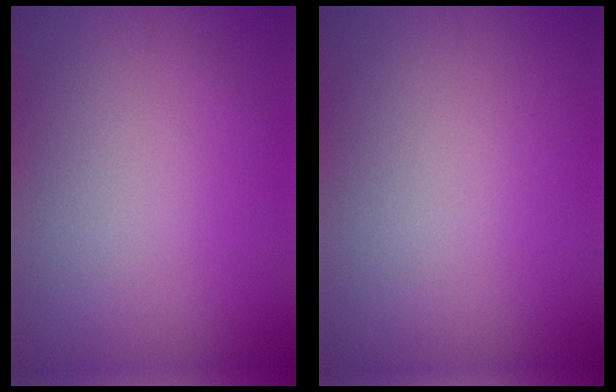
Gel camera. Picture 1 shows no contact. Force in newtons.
{"total": 0.0}